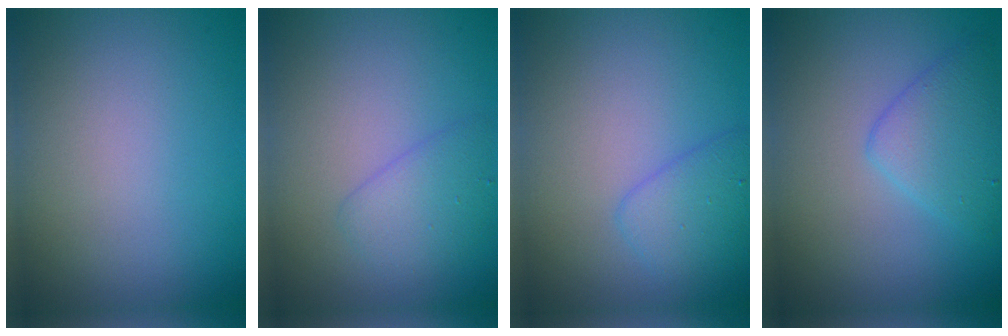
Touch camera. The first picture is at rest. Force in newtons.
{"total": 2.2, "press": 2.2, "slide": 0.1}
{"total": 2.4, "press": 2.4, "slide": 0.2}
{"total": 3.3, "press": 3.3, "slide": 0.2}